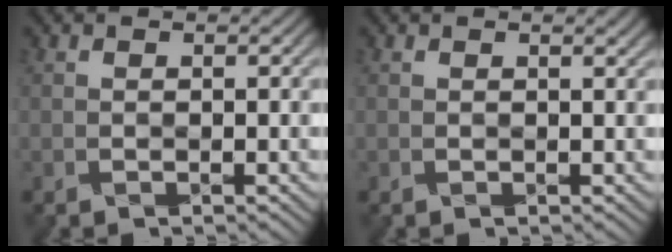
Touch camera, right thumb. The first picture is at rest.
{"total": 1.1, "force": [0.6, 0.3, 0.9], "torque": [-0.012, 0.001, 0.006]}